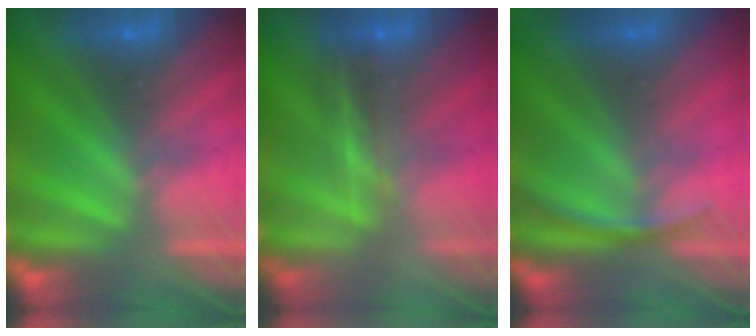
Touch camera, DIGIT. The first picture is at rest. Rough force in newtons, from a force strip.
{"total": 2.5}
{"total": 2.9}